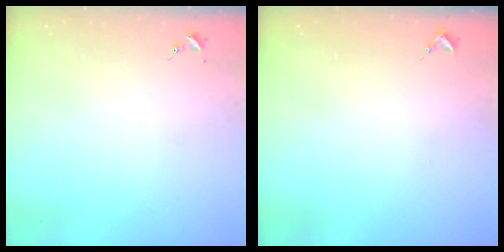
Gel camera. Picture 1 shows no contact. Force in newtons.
{"total": 0.9, "press": 0.9, "slide": 0.1}